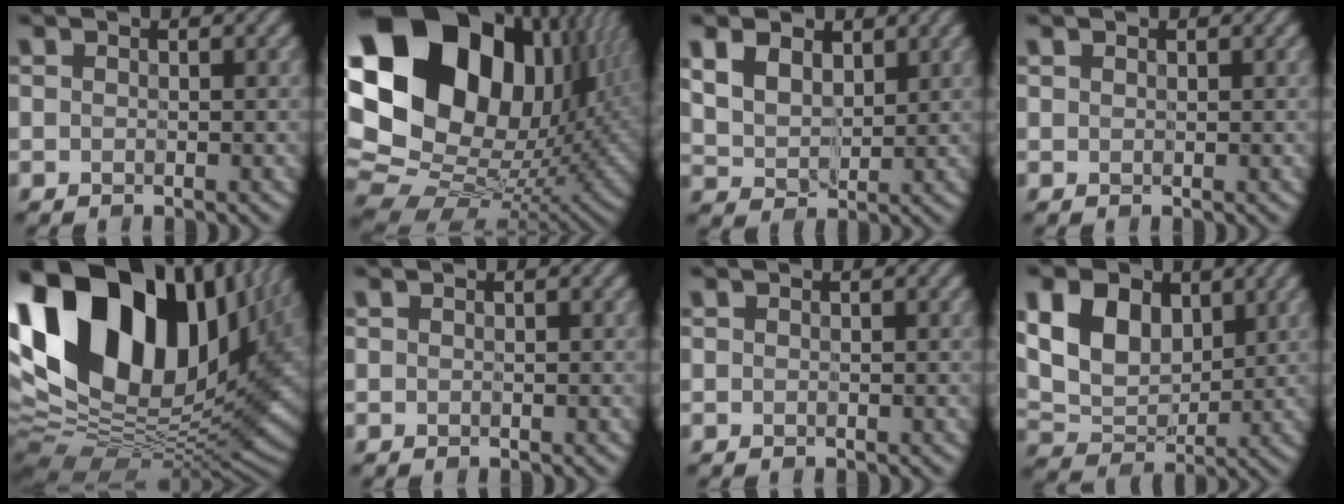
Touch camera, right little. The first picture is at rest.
{"total": 22.2, "force": [6.5, 15.4, 14.5], "torque": [-0.305, 0.034, 0.120]}
{"total": 5.3, "force": [2.4, 3.5, 3.2], "torque": [-0.089, 0.002, 0.038]}
{"total": 0.6, "force": [0.4, 0.3, 0.2], "torque": [-0.004, 0.003, 0.008]}
{"total": 19.7, "force": [5.6, 12.7, 14.0], "torque": [-0.282, 0.009, 0.107]}
{"total": 0.0}
{"total": 0.0}
{"total": 7.8, "force": [2.2, 5.5, 5.1], "torque": [-0.115, 0.003, 0.030]}